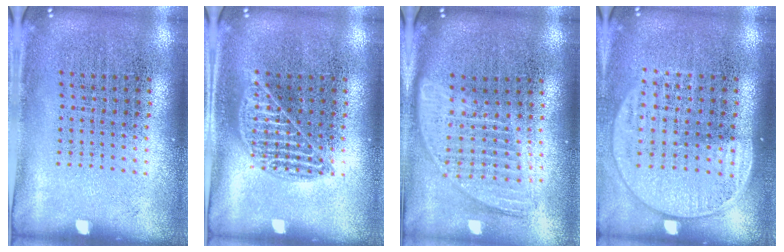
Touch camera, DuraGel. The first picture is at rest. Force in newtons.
{"total": 1.7, "press": 1.7, "slide": 0.1}
{"total": 1.7, "press": 1.4, "slide": 0.9}
{"total": 1.5, "press": 1.3, "slide": 0.8}